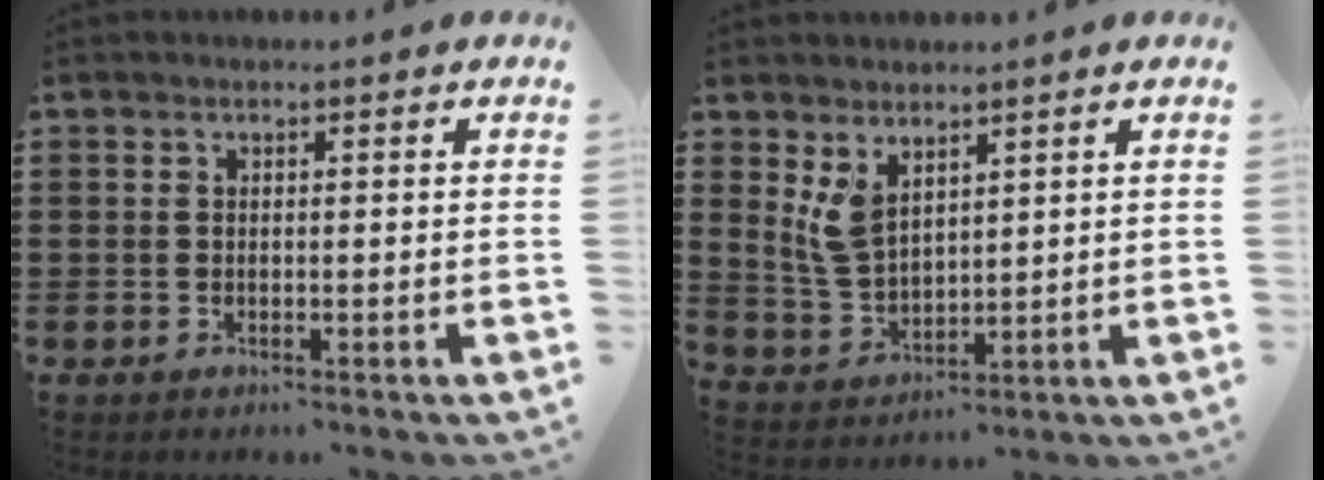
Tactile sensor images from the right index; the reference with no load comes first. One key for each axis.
{"total": 5.1, "fx": 2.8, "fy": 2.6, "fz": 3.4, "tx": -0.089, "ty": -0.006, "tz": 0.049}